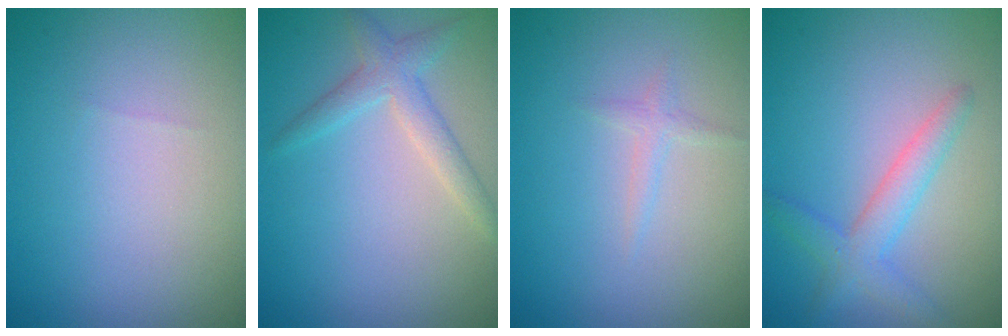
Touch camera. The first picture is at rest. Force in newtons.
{"total": 2.4, "press": 2.4, "slide": 0.2}
{"total": 1.0, "press": 1.0, "slide": 0.1}
{"total": 2.9, "press": 2.9, "slide": 0.1}